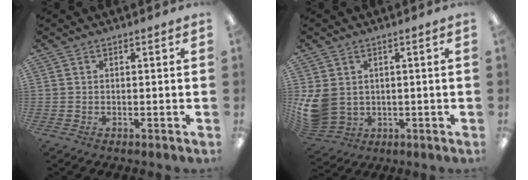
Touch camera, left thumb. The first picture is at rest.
{"total": 8.3, "force": [1.1, 7.0, 4.4], "torque": [-0.109, -0.004, 0.026]}